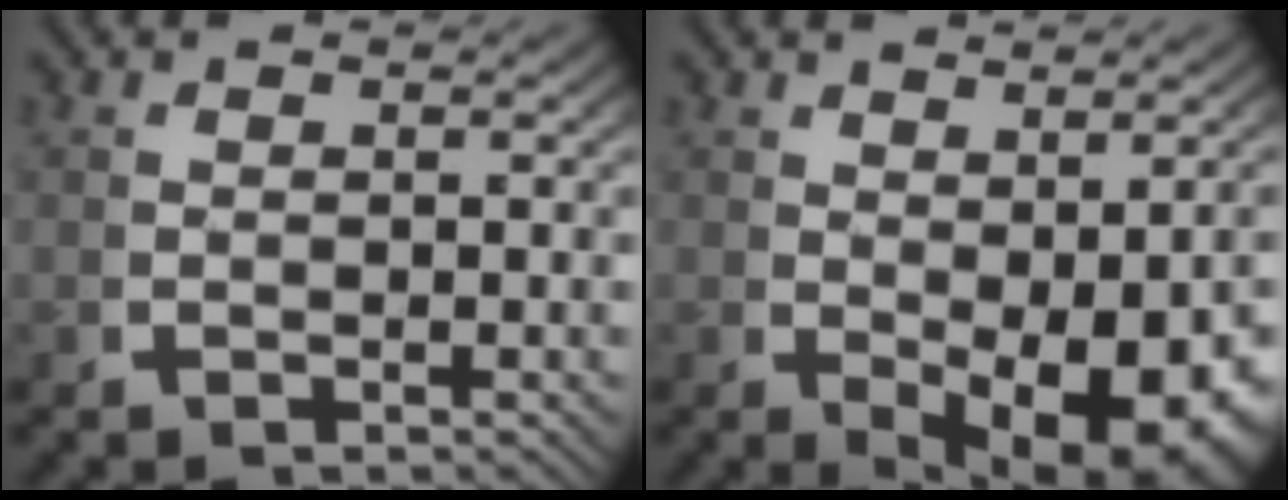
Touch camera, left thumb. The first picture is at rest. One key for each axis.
{"total": 8.0, "fx": -1.1, "fy": 4.7, "fz": 6.4, "tx": -0.108, "ty": -0.041, "tz": 0.014}